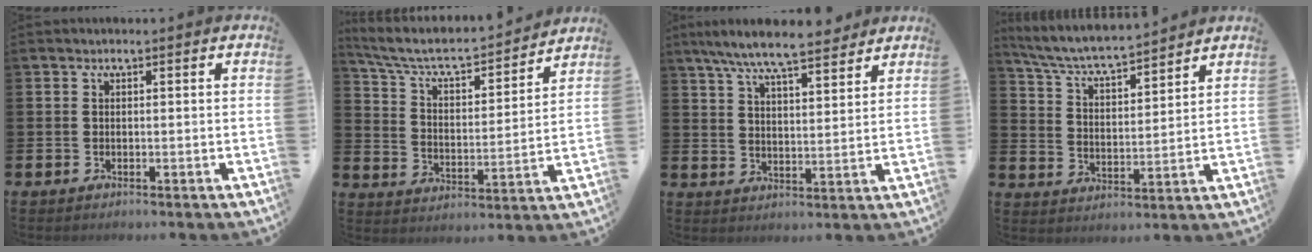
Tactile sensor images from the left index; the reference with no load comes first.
{"total": 7.0, "force": [6.2, 1.8, 2.6], "torque": [-0.088, -0.043, 0.102]}
{"total": 8.4, "force": [7.7, 1.2, 3.1], "torque": [-0.081, -0.036, 0.139]}
{"total": 6.3, "force": [6.0, 0.5, 1.9], "torque": [-0.068, -0.042, 0.101]}